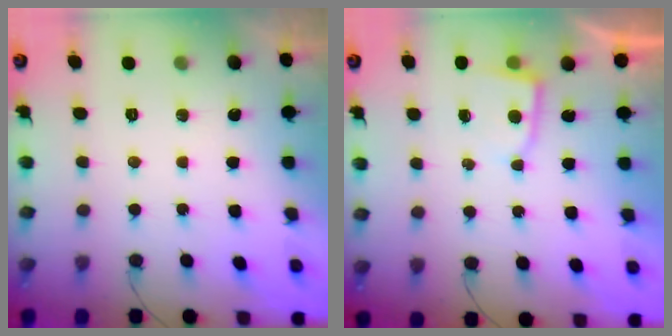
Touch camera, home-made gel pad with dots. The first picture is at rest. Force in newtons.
{"total": 3.2, "press": 3.2, "slide": 0.2}